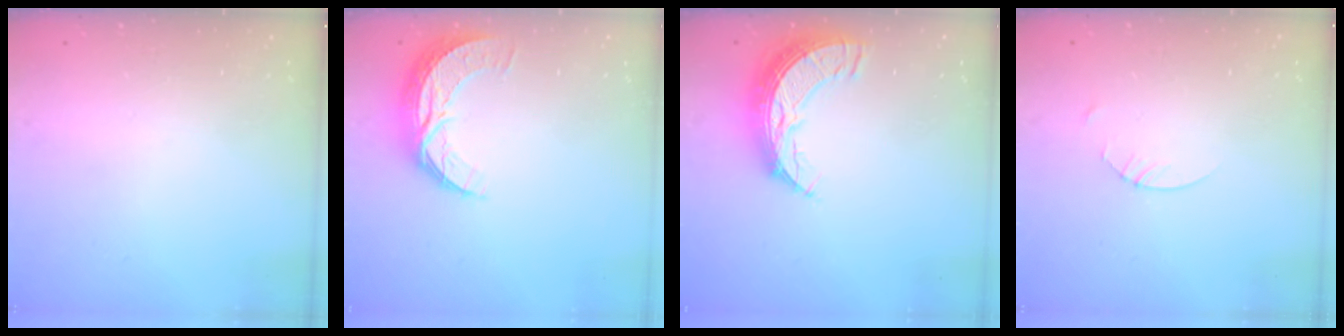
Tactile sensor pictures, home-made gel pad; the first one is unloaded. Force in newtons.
{"total": 8.9, "press": 8.9, "slide": 0.6}
{"total": 10.5, "press": 10.4, "slide": 0.9}
{"total": 1.4, "press": 1.4, "slide": 0.2}